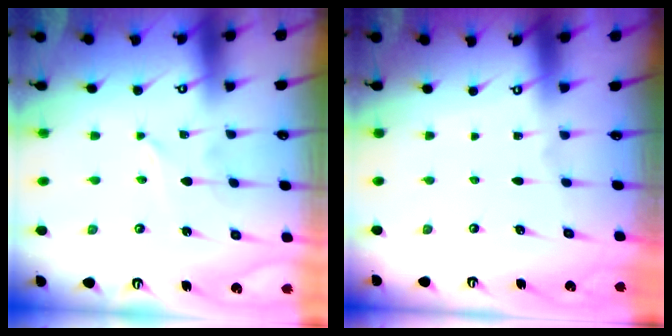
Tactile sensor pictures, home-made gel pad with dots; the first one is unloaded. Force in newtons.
{"total": 0.0}